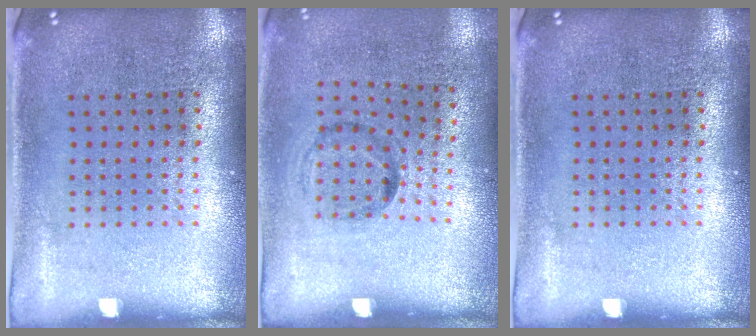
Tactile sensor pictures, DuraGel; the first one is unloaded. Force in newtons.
{"total": 1.3, "press": 0.7, "slide": 1.0}
{"total": 0.0}